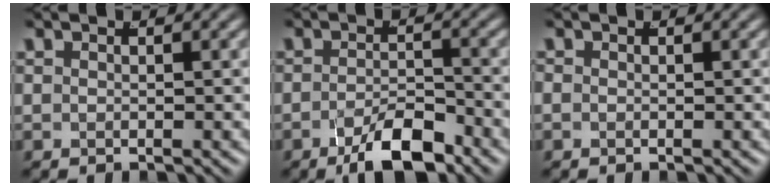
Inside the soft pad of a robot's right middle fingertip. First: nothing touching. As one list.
[{"total": 4.9, "force": [-3.7, 1.1, 3.0], "torque": [-0.037, -0.007, -0.061]}, {"total": 0.7, "force": [-0.4, 0.6, 0.2], "torque": [-0.009, -0.006, -0.005]}]